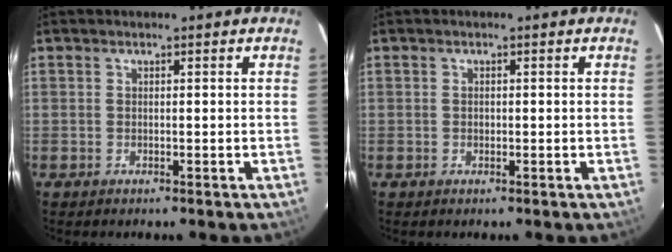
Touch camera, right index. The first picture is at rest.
{"total": 0.7, "force": [0.0, 0.5, 0.4], "torque": [-0.005, 0.002, -0.001]}